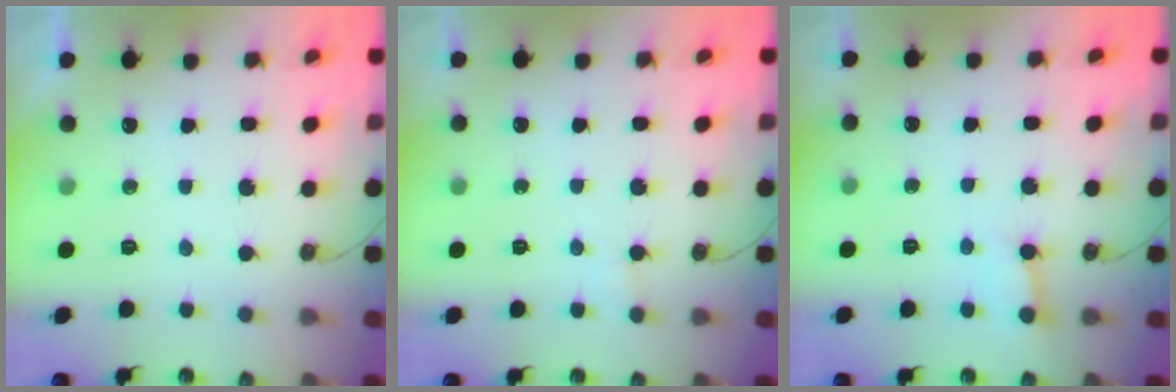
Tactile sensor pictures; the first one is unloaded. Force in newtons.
{"total": 4.4, "press": 4.4, "slide": 0.4}
{"total": 2.5, "press": 2.5, "slide": 0.1}